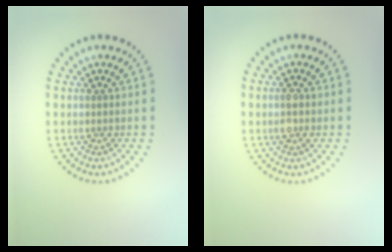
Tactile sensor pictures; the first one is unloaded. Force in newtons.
{"total": 1.6, "press": 1.6, "slide": 0.3}